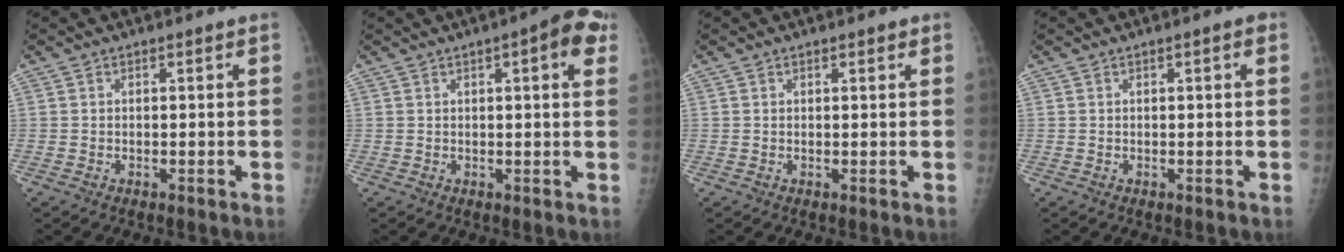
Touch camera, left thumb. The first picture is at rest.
{"total": 7.1, "force": [2.9, 1.7, 6.2], "torque": [-0.070, 0.003, 0.028]}
{"total": 0.8, "force": [0.6, 0.4, 0.4], "torque": [0.000, -0.001, 0.008]}
{"total": 1.3, "force": [0.4, 0.2, 1.2], "torque": [-0.021, 0.002, 0.004]}